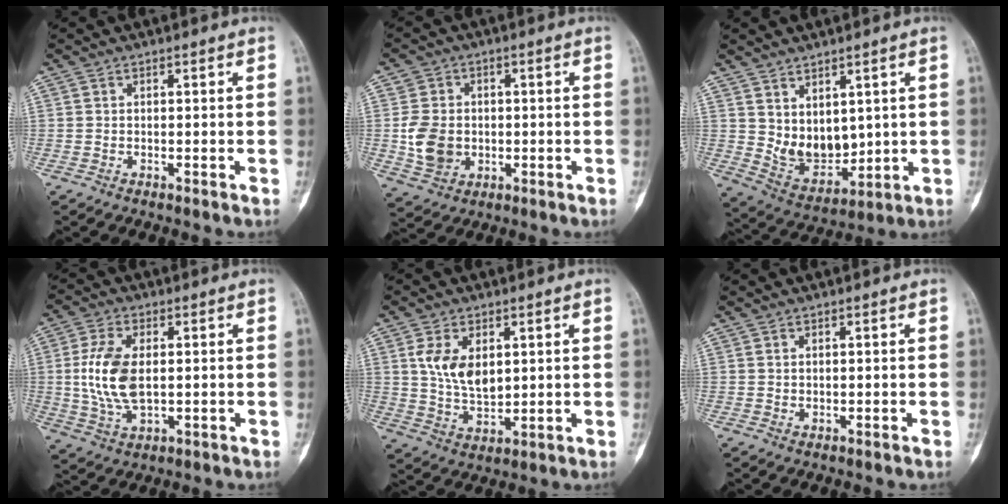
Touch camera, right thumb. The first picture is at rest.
{"total": 8.7, "force": [-0.5, 7.2, 4.7], "torque": [-0.064, -0.002, -0.002]}
{"total": 9.2, "force": [2.2, 6.1, 6.6], "torque": [-0.073, -0.034, 0.069]}
{"total": 11.2, "force": [0.7, 6.1, 9.4], "torque": [-0.194, -0.006, 0.018]}
{"total": 9.1, "force": [2.6, 5.4, 6.8], "torque": [-0.109, -0.014, 0.060]}
{"total": 0.7, "force": [0.4, 0.5, 0.4], "torque": [0.002, -0.005, 0.007]}